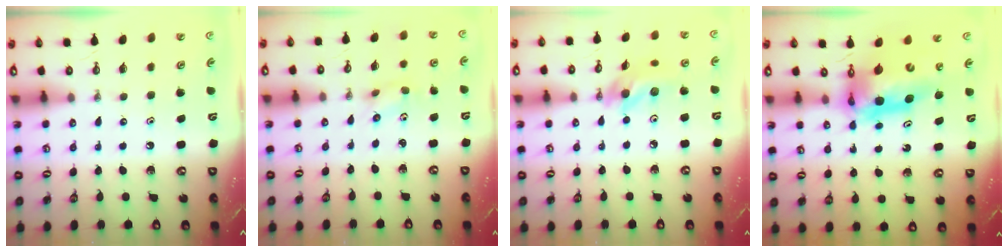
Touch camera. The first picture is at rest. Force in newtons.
{"total": 2.3, "press": 2.0, "slide": 1.1}
{"total": 12.1, "press": 10.9, "slide": 5.3}
{"total": 12.2, "press": 12.2, "slide": 1.1}